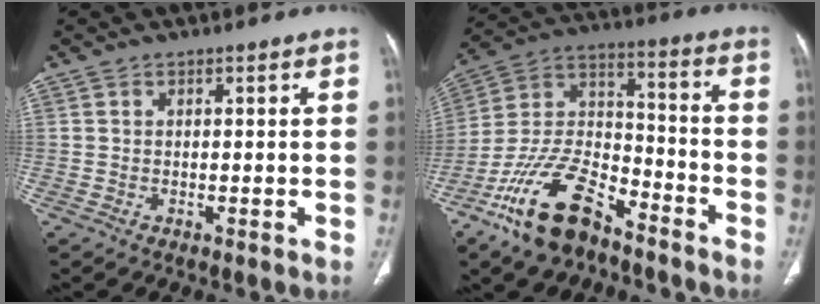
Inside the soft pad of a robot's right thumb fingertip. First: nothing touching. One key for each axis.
{"total": 17.7, "fx": -11.9, "fy": 8.2, "fz": 10.2, "tx": -0.181, "ty": 0.077, "tz": -0.218}